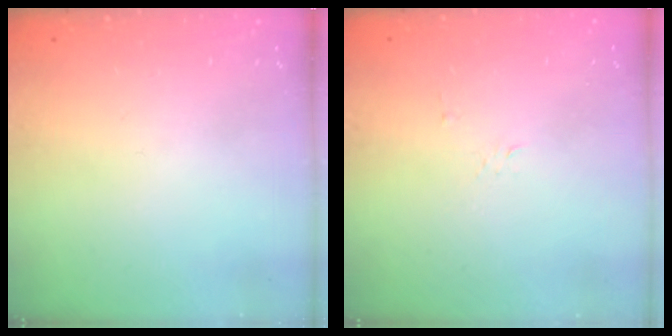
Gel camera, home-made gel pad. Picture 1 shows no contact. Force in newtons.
{"total": 2.7, "press": 2.7, "slide": 0.3}